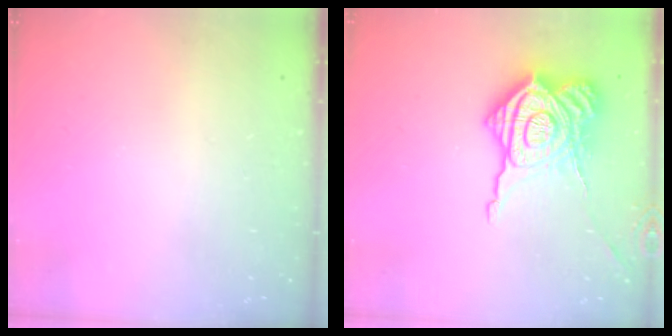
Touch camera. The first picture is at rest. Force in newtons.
{"total": 20.9, "press": 20.9, "slide": 1.5}